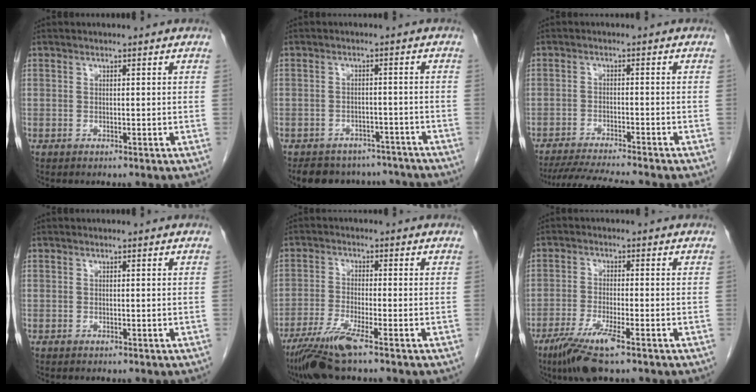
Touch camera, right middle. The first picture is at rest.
{"total": 10.5, "force": [-9.2, 4.7, 1.7], "torque": [-0.016, 0.016, -0.110]}
{"total": 8.8, "force": [-8.1, -0.6, 3.3], "torque": [-0.052, -0.014, -0.135]}
{"total": 0.0}
{"total": 7.2, "force": [-5.0, -0.2, 5.1], "torque": [-0.102, -0.024, -0.098]}
{"total": 7.4, "force": [-4.7, 0.6, 5.7], "torque": [-0.113, -0.019, -0.085]}